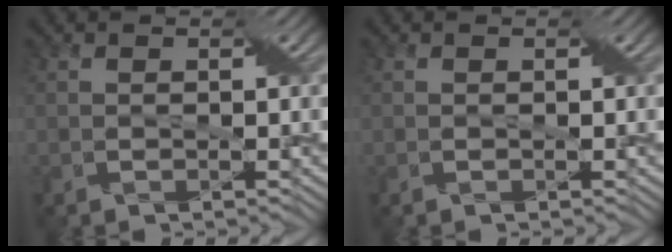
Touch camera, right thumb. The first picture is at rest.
{"total": 0.0}